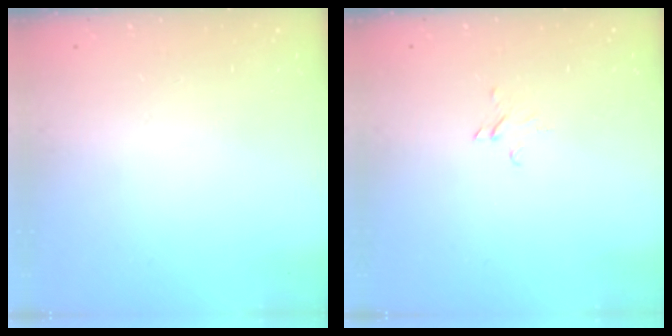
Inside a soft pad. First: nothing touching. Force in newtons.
{"total": 2.2, "press": 2.2, "slide": 0.2}